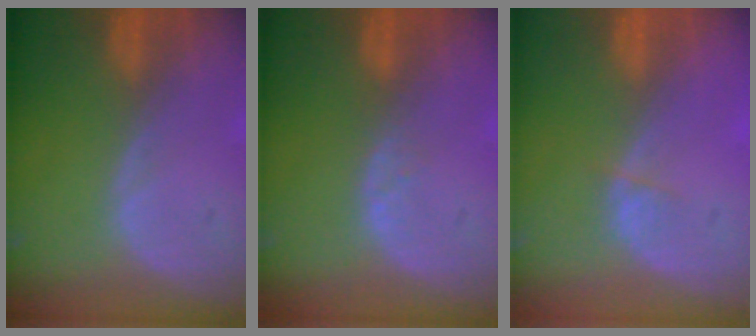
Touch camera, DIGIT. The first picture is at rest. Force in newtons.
{"total": 1.0, "press": 1.0, "slide": 0.2}
{"total": 1.1, "press": 1.0, "slide": 0.4}